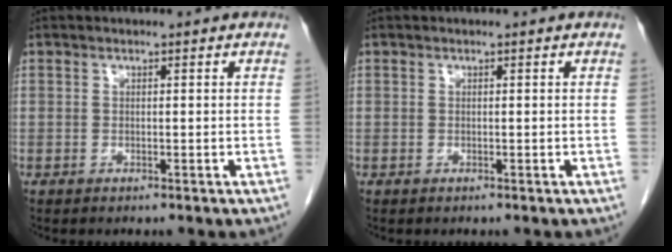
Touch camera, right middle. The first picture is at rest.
{"total": 0.0}